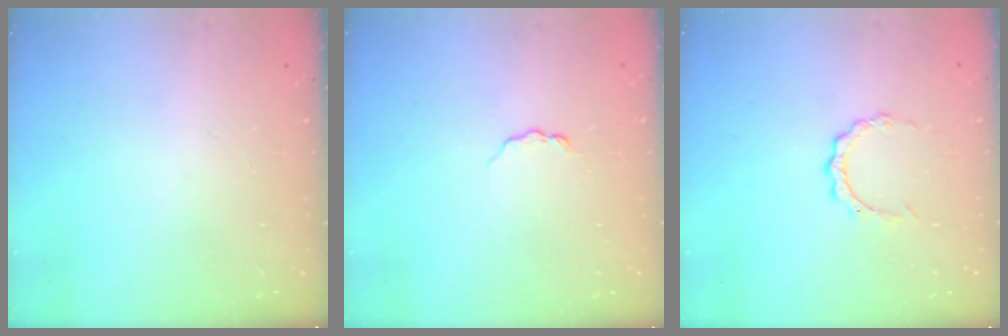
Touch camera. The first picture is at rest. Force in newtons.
{"total": 3.8, "press": 3.8, "slide": 0.4}
{"total": 3.6, "press": 3.6, "slide": 0.4}